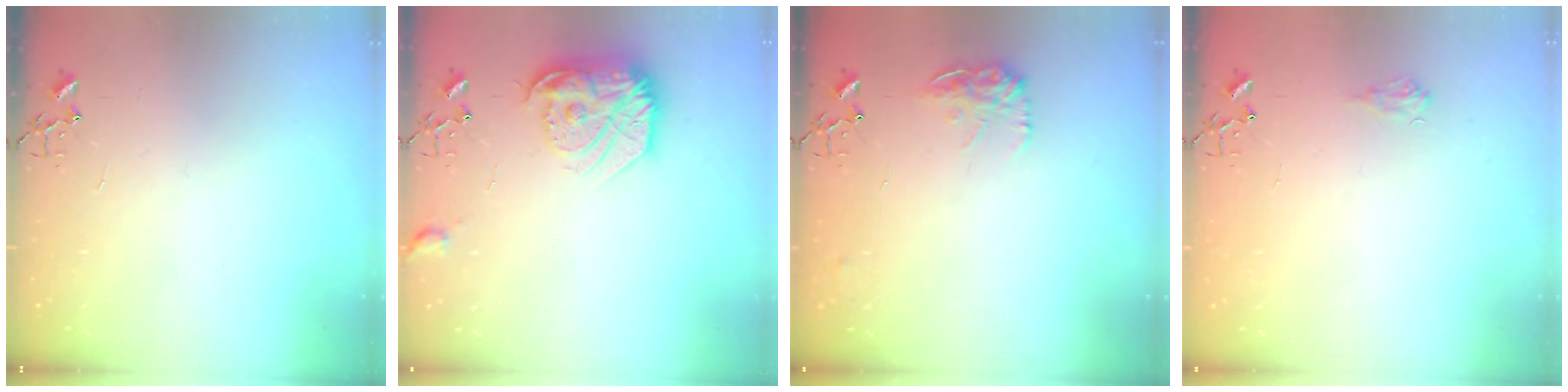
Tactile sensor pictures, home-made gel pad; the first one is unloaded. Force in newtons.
{"total": 17.9, "press": 17.9, "slide": 1.2}
{"total": 10.8, "press": 10.7, "slide": 0.6}
{"total": 6.2, "press": 6.1, "slide": 0.8}